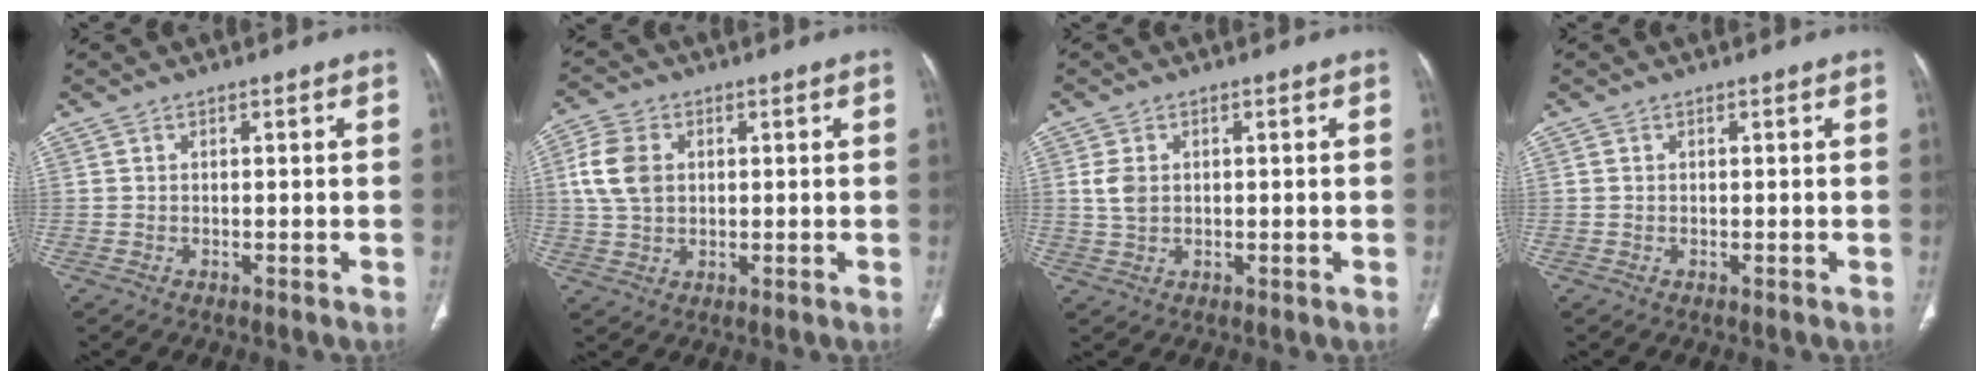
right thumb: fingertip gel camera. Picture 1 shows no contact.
{"total": 7.8, "force": [1.4, 5.7, 5.1], "torque": [-0.102, 0.007, 0.029]}
{"total": 3.3, "force": [0.5, 2.4, 2.2], "torque": [-0.043, 0.003, 0.013]}
{"total": 0.0}